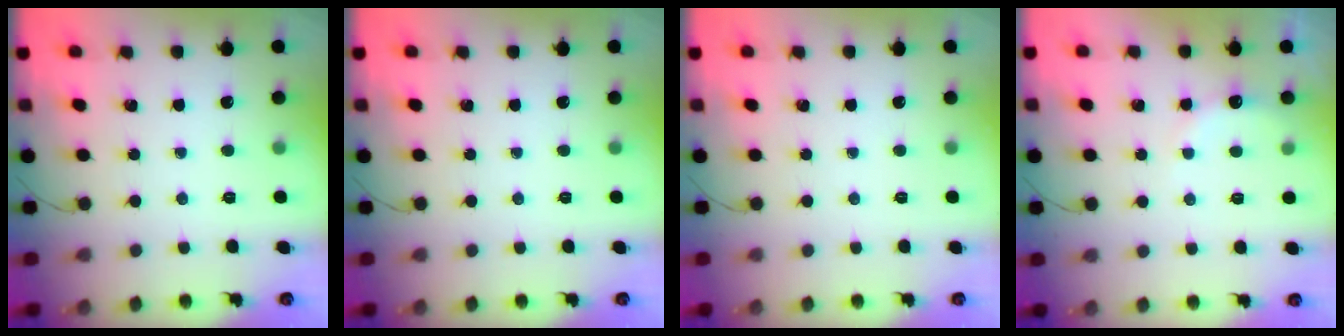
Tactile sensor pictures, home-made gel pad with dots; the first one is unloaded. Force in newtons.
{"total": 0.0}
{"total": 0.0}
{"total": 5.1, "press": 4.9, "slide": 1.3}